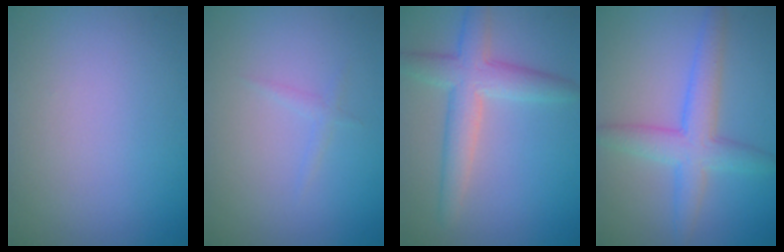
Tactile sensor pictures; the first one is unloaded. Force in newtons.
{"total": 0.8, "press": 0.8, "slide": 0.0}
{"total": 4.7, "press": 4.7, "slide": 0.4}
{"total": 4.5, "press": 4.5, "slide": 0.1}